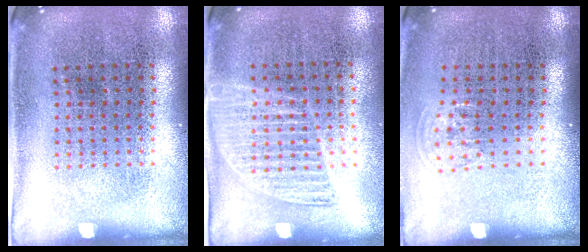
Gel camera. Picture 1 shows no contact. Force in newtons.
{"total": 1.4, "press": 1.3, "slide": 0.5}
{"total": 0.7, "press": 0.5, "slide": 0.4}